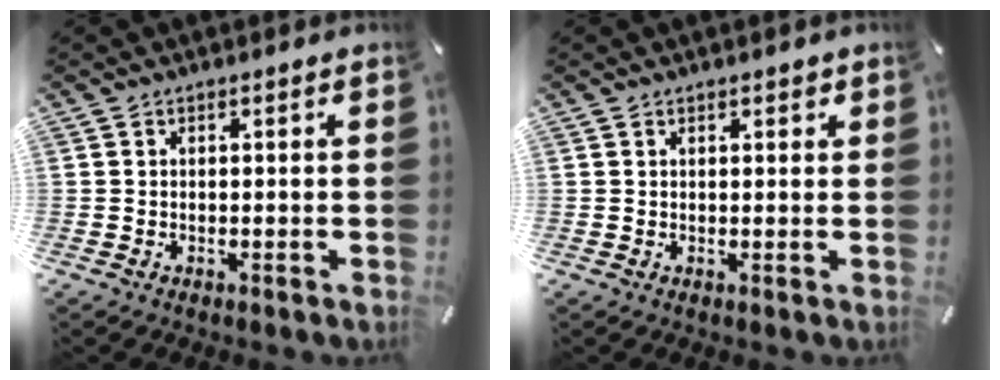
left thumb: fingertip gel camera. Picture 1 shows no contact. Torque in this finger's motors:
{"motor_torque": [0.05, -0.34, -0.15, 0.23, -0.05]}